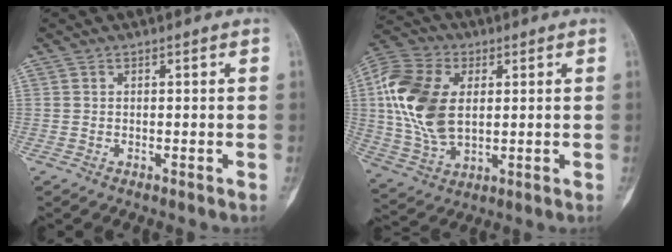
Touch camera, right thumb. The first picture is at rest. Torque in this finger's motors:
{"motor_torque": [1.77, 2.10, 1.76, 0.26, 0.59]}